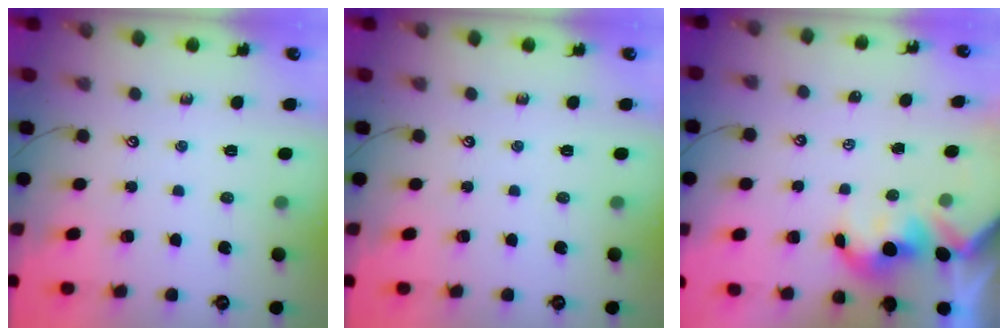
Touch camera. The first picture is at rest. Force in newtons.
{"total": 0.0}
{"total": 2.0, "press": 2.0, "slide": 0.2}